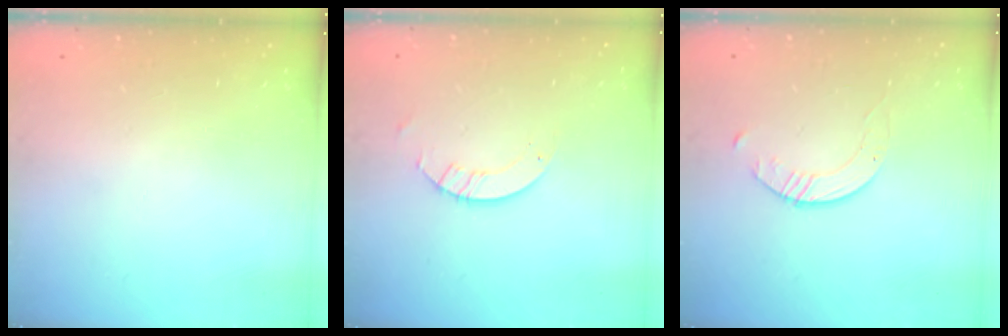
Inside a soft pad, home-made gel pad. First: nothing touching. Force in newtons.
{"total": 3.2, "press": 3.2, "slide": 0.3}
{"total": 1.7, "press": 1.7, "slide": 0.2}